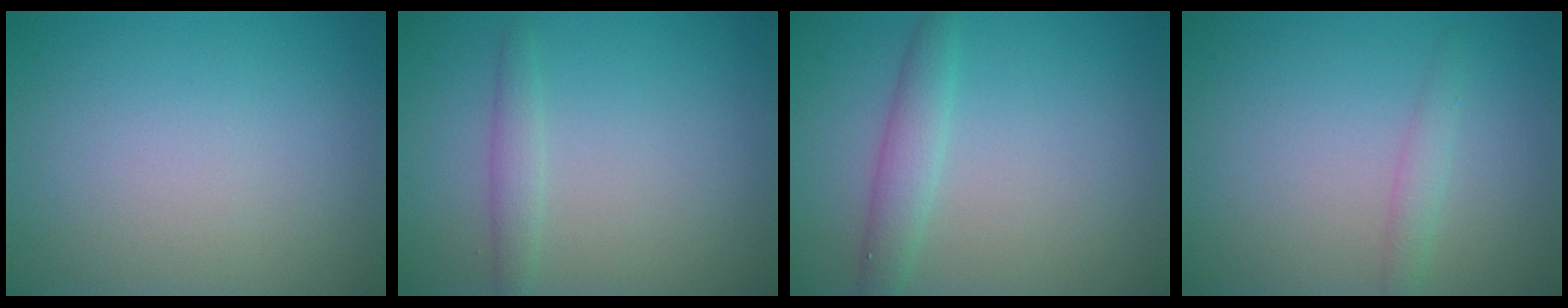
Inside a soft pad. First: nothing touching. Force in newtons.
{"total": 1.5, "press": 1.5, "slide": 0.1}
{"total": 2.4, "press": 2.4, "slide": 0.1}
{"total": 1.4, "press": 1.4, "slide": 0.0}